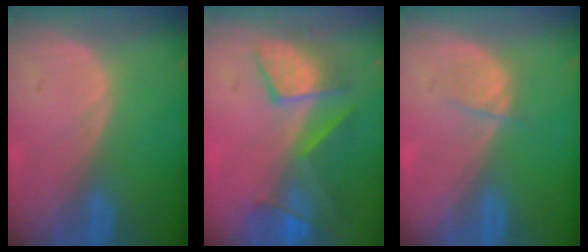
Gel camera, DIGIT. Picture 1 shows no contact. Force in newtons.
{"total": 9.3, "press": 8.4, "slide": 4.0}
{"total": 1.9, "press": 1.9, "slide": 0.4}